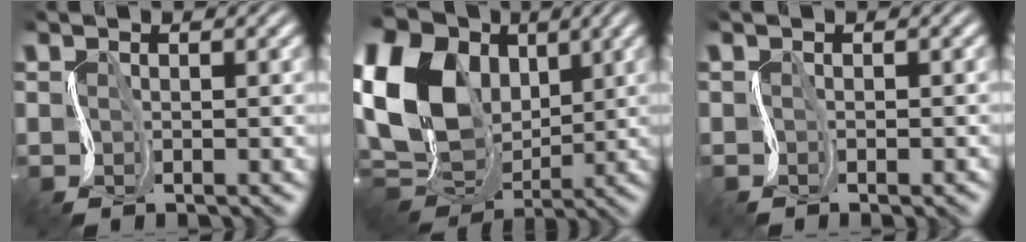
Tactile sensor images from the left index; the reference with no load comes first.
{"total": 16.2, "force": [2.9, 12.4, 10.1], "torque": [-0.218, 0.033, 0.042]}
{"total": 0.7, "force": [-0.7, 0.1, 0.3], "torque": [-0.001, -0.001, -0.012]}